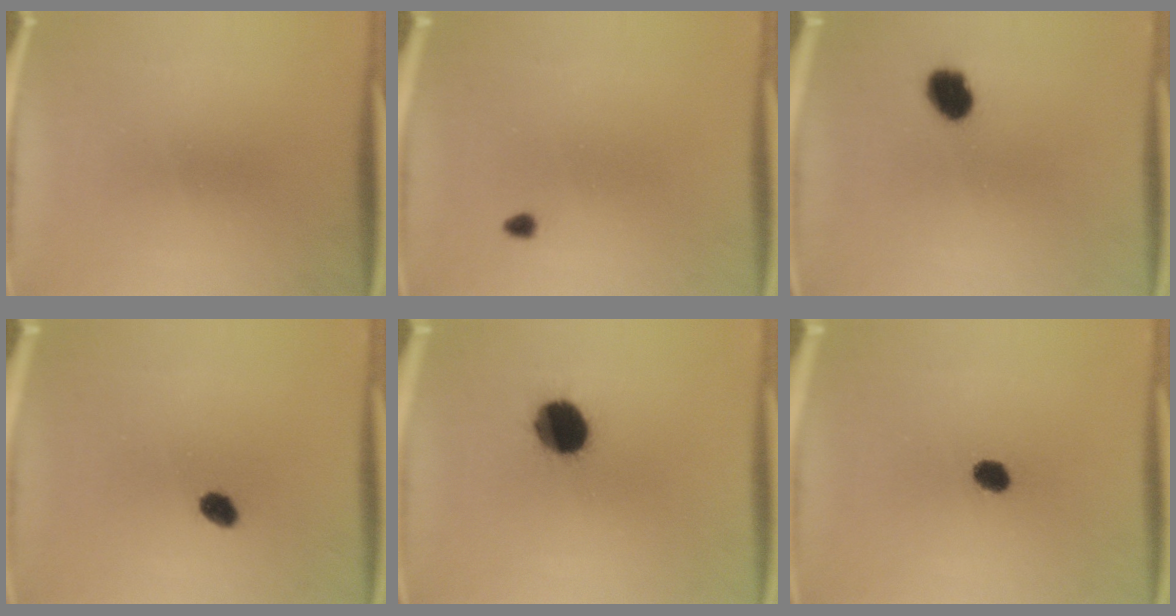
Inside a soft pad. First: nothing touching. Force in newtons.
{"total": 1.0}
{"total": 6.2}
{"total": 3.0}
{"total": 11.6}
{"total": 3.9}